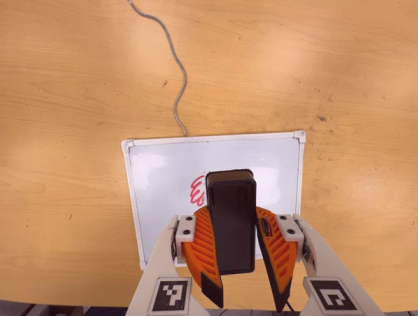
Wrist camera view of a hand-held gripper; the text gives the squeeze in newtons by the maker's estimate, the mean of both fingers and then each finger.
{"total": 8.9, "left": 8.7, "right": 9.0}